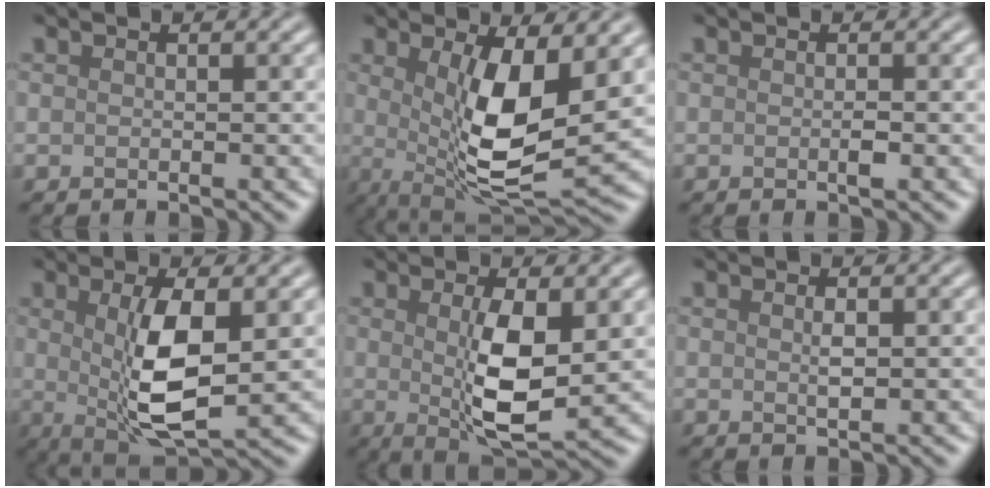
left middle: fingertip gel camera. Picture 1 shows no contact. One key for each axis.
{"total": 8.7, "fx": 0.8, "fy": 2.8, "fz": 8.3, "tx": -0.150, "ty": -0.018, "tz": 0.018}
{"total": 0.6, "fx": -0.2, "fy": 0.0, "fz": 0.6, "tx": -0.015, "ty": -0.001, "tz": -0.005}
{"total": 6.9, "fx": 0.3, "fy": 2.2, "fz": 6.5, "tx": -0.122, "ty": -0.009, "tz": 0.010}
{"total": 6.1, "fx": 0.2, "fy": 1.8, "fz": 5.8, "tx": -0.107, "ty": -0.011, "tz": 0.008}
{"total": 0.9, "fx": 0.2, "fy": 0.1, "fz": 0.8, "tx": -0.021, "ty": -0.001, "tz": 0.004}